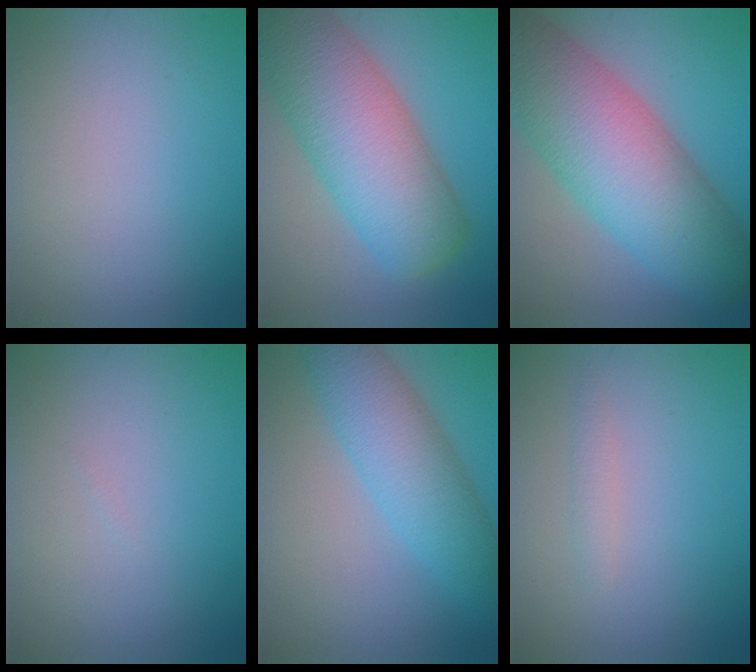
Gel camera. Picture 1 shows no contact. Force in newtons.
{"total": 10.5, "press": 10.4, "slide": 0.6}
{"total": 11.9, "press": 11.9, "slide": 0.5}
{"total": 0.0}
{"total": 6.2, "press": 6.2, "slide": 0.1}
{"total": 0.9, "press": 0.9, "slide": 0.1}